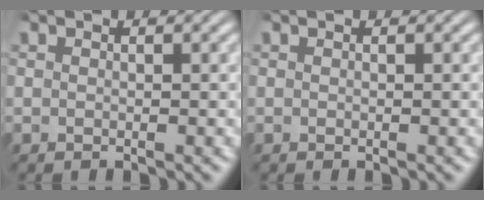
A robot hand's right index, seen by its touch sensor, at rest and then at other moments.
{"total": 0.0}